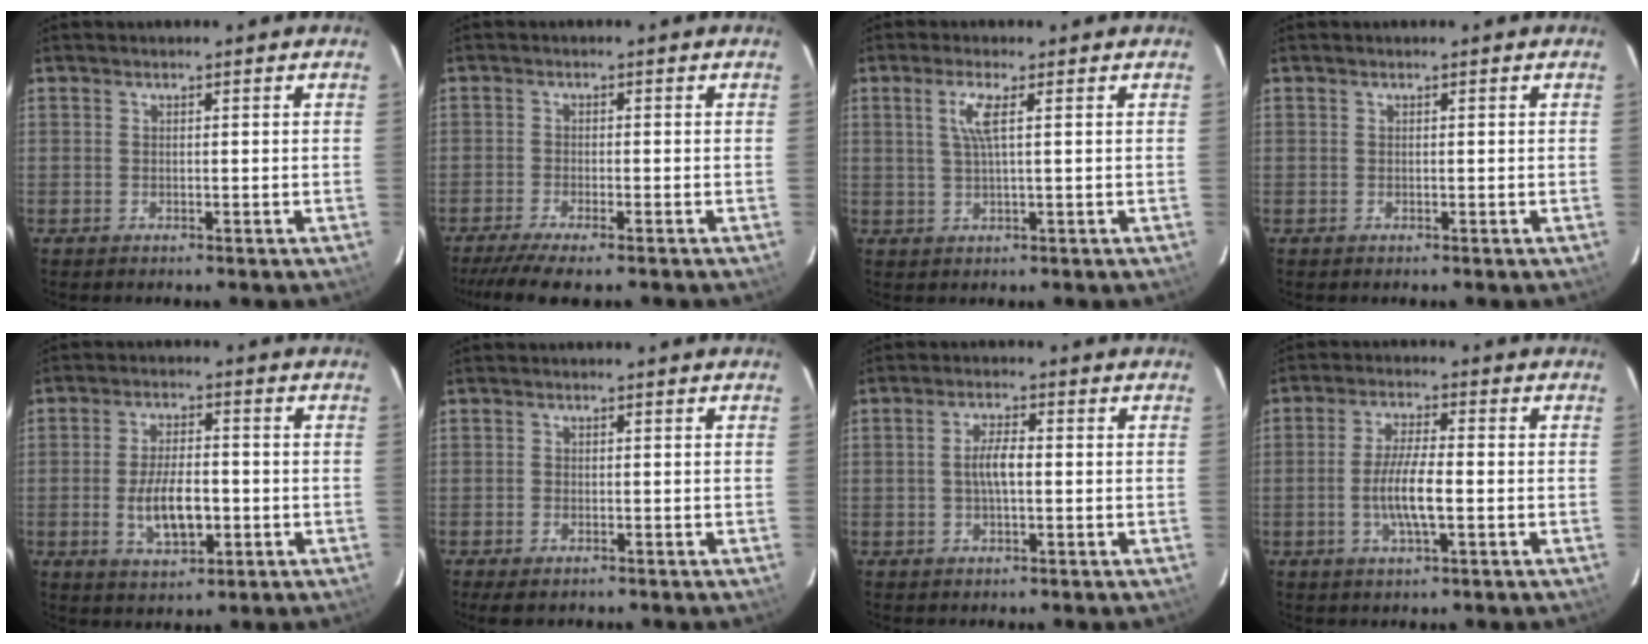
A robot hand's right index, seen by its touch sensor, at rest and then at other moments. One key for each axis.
{"total": 7.7, "fx": -6.2, "fy": 1.0, "fz": 4.4, "tx": -0.105, "ty": -0.026, "tz": -0.110}
{"total": 3.8, "fx": 1.2, "fy": 0.0, "fz": 3.6, "tx": -0.074, "ty": 0.001, "tz": 0.024}
{"total": 0.0}
{"total": 9.0, "fx": -2.0, "fy": 4.0, "fz": 7.8, "tx": -0.153, "ty": -0.005, "tz": -0.028}
{"total": 2.7, "fx": -1.8, "fy": 1.5, "fz": 1.5, "tx": -0.032, "ty": -0.007, "tz": -0.030}
{"total": 4.2, "fx": -0.2, "fy": 1.5, "fz": 3.9, "tx": -0.076, "ty": 0.006, "tz": -0.002}
{"total": 7.4, "fx": -1.7, "fy": 1.5, "fz": 7.0, "tx": -0.137, "ty": -0.003, "tz": -0.033}